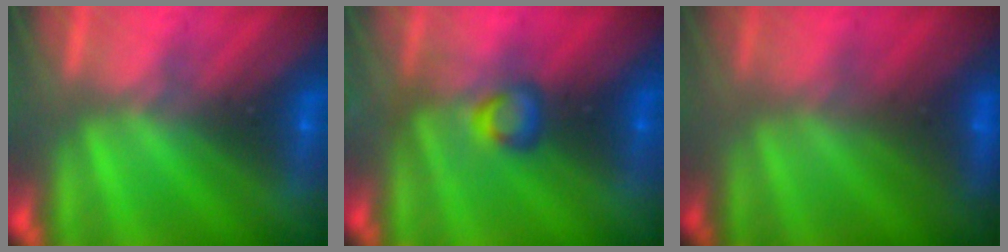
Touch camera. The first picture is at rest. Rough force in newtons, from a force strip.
{"total": 2.7}
{"total": 2.8}